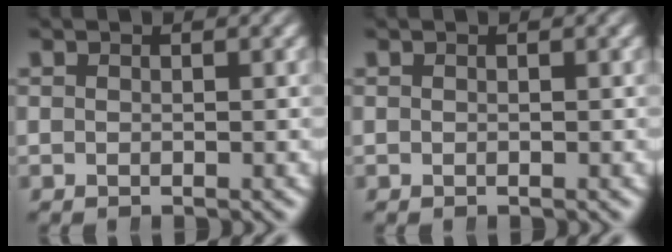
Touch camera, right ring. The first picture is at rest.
{"total": 0.0}